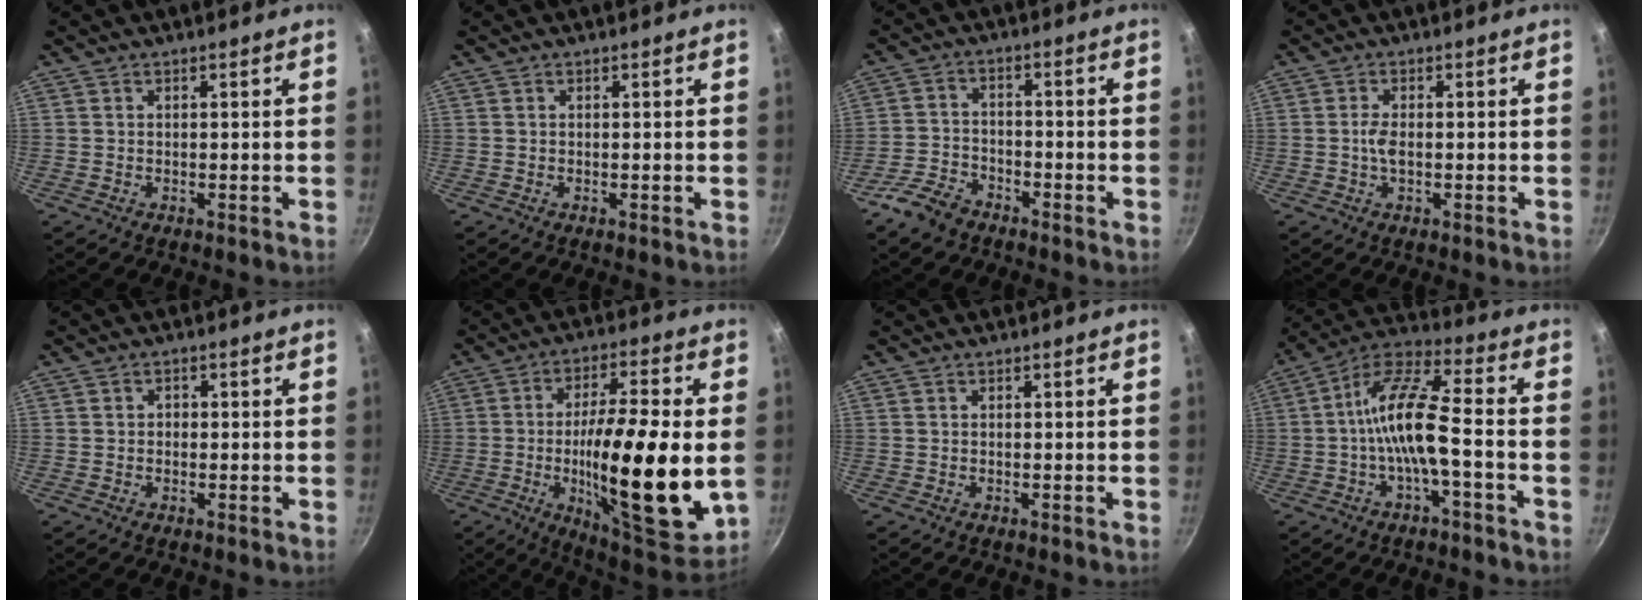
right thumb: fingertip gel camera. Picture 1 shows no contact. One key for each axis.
{"total": 0.0}
{"total": 6.5, "fx": -4.6, "fy": 3.6, "fz": 2.8, "tx": -0.052, "ty": 0.039, "tz": -0.092}
{"total": 2.6, "fx": -0.2, "fy": 1.1, "fz": 2.3, "tx": -0.051, "ty": 0.002, "tz": -0.007}
{"total": 1.3, "fx": 0.0, "fy": 1.1, "fz": 0.6, "tx": -0.007, "ty": 0.005, "tz": -0.003}
{"total": 24.3, "fx": -2.5, "fy": 6.8, "fz": 23.2, "tx": -0.357, "ty": -0.005, "tz": -0.040}
{"total": 0.0}
{"total": 12.4, "fx": -2.6, "fy": 3.5, "fz": 11.6, "tx": -0.227, "ty": 0.041, "tz": -0.060}